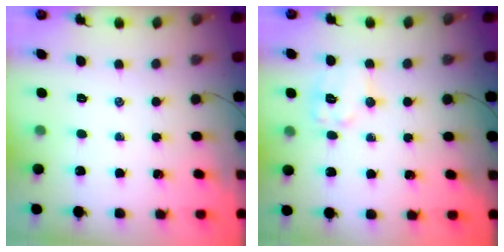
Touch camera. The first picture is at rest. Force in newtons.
{"total": 7.6, "press": 7.6, "slide": 0.4}